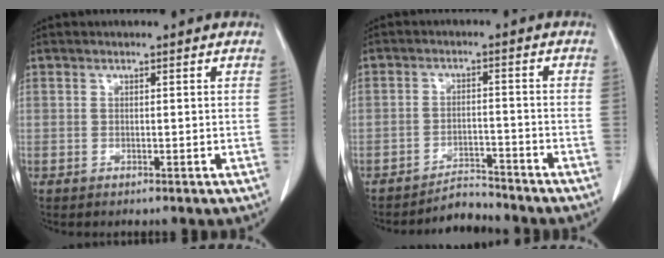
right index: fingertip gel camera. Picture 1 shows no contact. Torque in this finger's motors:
{"motor_torque": [-1.04, -0.75, -0.45, -0.13]}